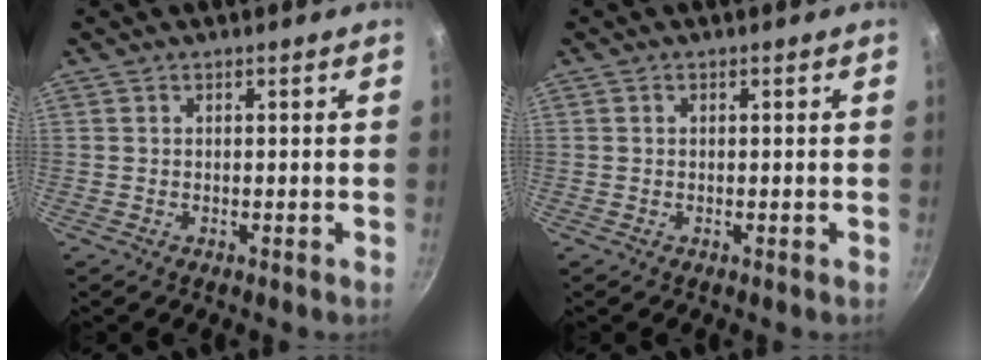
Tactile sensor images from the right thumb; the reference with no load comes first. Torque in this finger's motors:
{"motor_torque": [-0.31, -0.18, 0.00, 0.17, 0.08]}